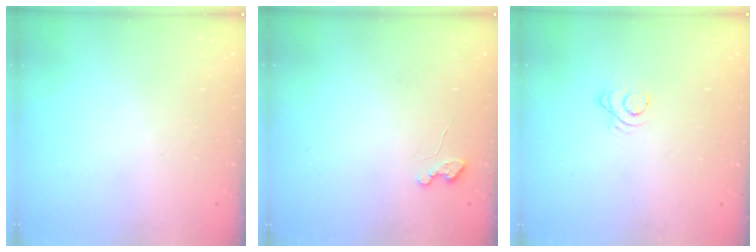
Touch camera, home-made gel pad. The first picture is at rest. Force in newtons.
{"total": 3.6, "press": 3.6, "slide": 0.4}
{"total": 2.5, "press": 2.5, "slide": 0.2}